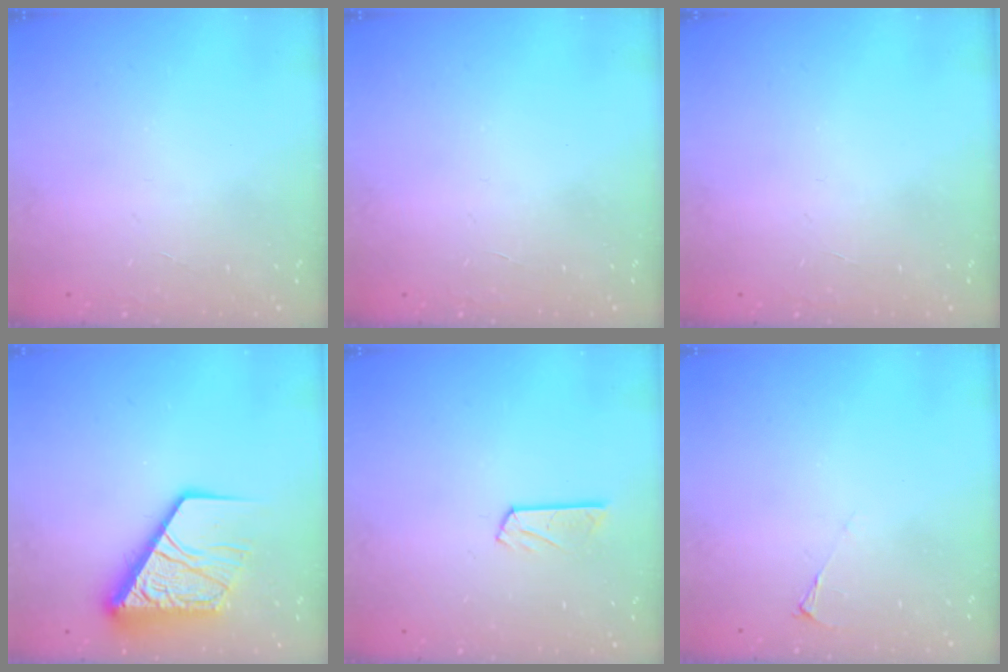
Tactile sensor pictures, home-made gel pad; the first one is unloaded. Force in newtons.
{"total": 0.0}
{"total": 0.0}
{"total": 14.4, "press": 14.3, "slide": 1.8}
{"total": 5.4, "press": 5.4, "slide": 0.3}
{"total": 2.1, "press": 2.0, "slide": 0.4}